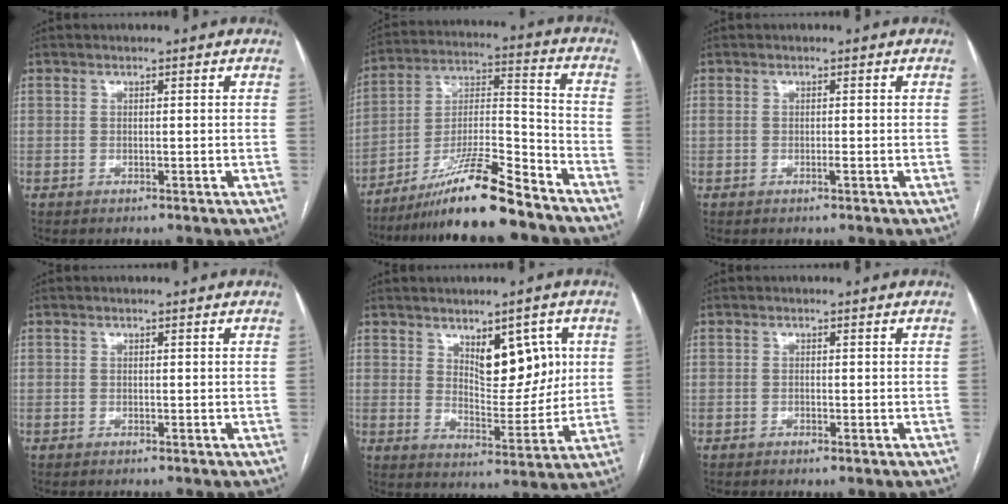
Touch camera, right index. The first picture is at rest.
{"total": 15.5, "force": [-12.5, 0.6, 9.1], "torque": [-0.162, 0.000, -0.217]}
{"total": 0.8, "force": [-0.4, -0.1, 0.7], "torque": [-0.012, 0.002, -0.005]}
{"total": 0.0}
{"total": 8.8, "force": [3.3, 4.1, 7.0], "torque": [-0.100, -0.001, 0.059]}
{"total": 0.7, "force": [-0.5, 0.1, 0.4], "torque": [-0.006, -0.001, -0.007]}